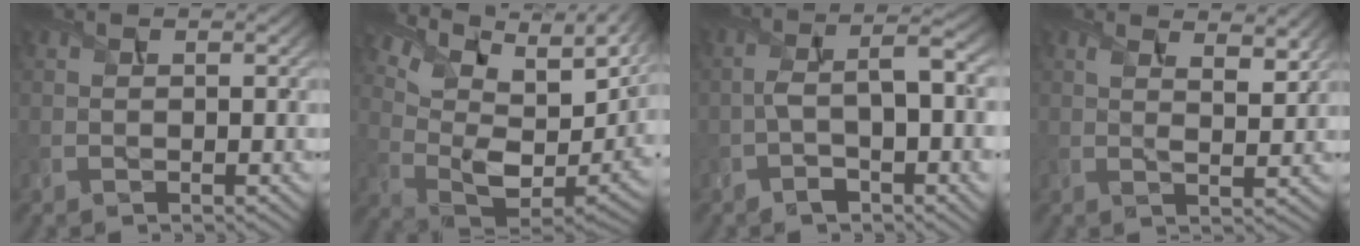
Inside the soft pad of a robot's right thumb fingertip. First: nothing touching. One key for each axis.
{"total": 14.0, "fx": 8.3, "fy": 6.5, "fz": 9.2, "tx": -0.211, "ty": 0.009, "tz": 0.155}
{"total": 7.9, "fx": -1.4, "fy": 3.3, "fz": 7.0, "tx": -0.131, "ty": 0.005, "tz": -0.024}
{"total": 4.4, "fx": 2.5, "fy": 1.3, "fz": 3.3, "tx": -0.065, "ty": -0.003, "tz": 0.046}